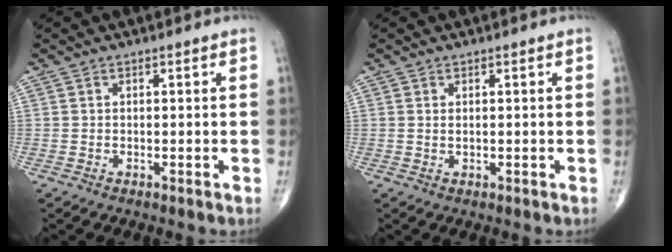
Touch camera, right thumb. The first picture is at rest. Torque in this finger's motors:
{"motor_torque": [-0.28, 0.27, 0.00, 0.01, -0.02]}